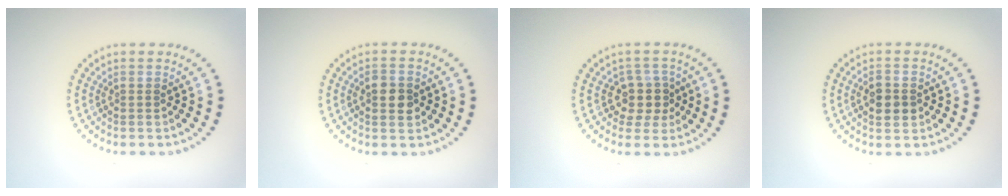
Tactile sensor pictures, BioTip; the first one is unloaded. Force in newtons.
{"total": 2.4, "press": 2.4, "slide": 0.1}
{"total": 2.8, "press": 2.4, "slide": 1.5}
{"total": 2.9, "press": 2.9, "slide": 0.1}